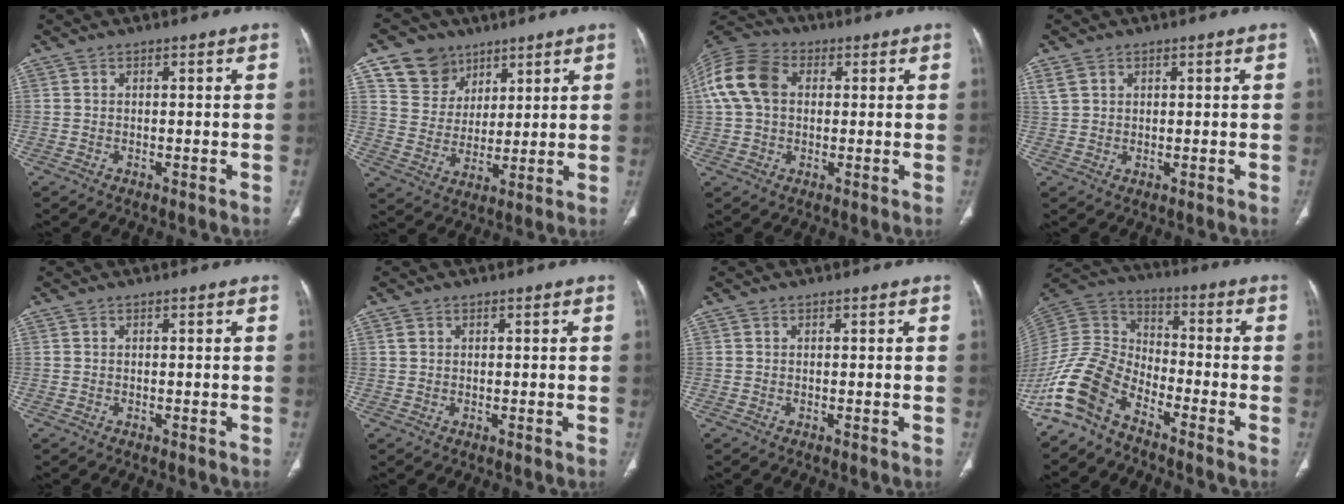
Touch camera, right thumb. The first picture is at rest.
{"total": 10.0, "force": [6.2, 7.7, 1.8], "torque": [0.000, -0.036, 0.120]}
{"total": 13.1, "force": [2.4, 9.4, 8.7], "torque": [-0.174, 0.027, 0.037]}
{"total": 2.8, "force": [1.5, 2.0, 1.2], "torque": [-0.022, 0.001, 0.038]}
{"total": 0.0}
{"total": 1.0, "force": [0.4, 0.7, 0.4], "torque": [-0.003, 0.001, 0.010]}
{"total": 0.0}
{"total": 12.7, "force": [-9.1, 6.1, 6.4], "torque": [-0.129, 0.073, -0.196]}